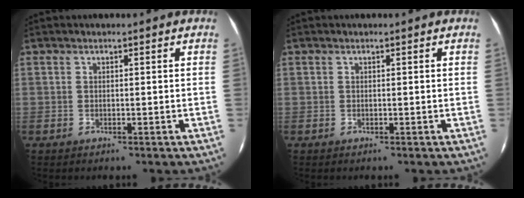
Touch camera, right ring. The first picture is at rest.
{"total": 0.0}